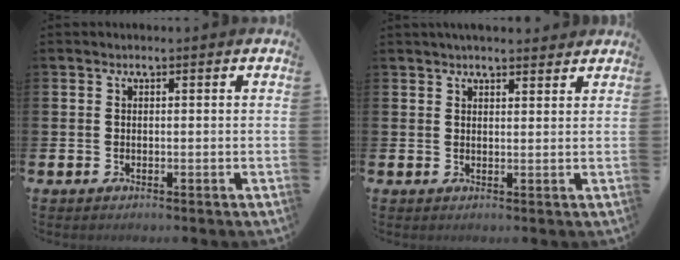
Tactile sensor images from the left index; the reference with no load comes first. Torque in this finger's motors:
{"motor_torque": [1.00, -1.14, 0.29, 0.12]}